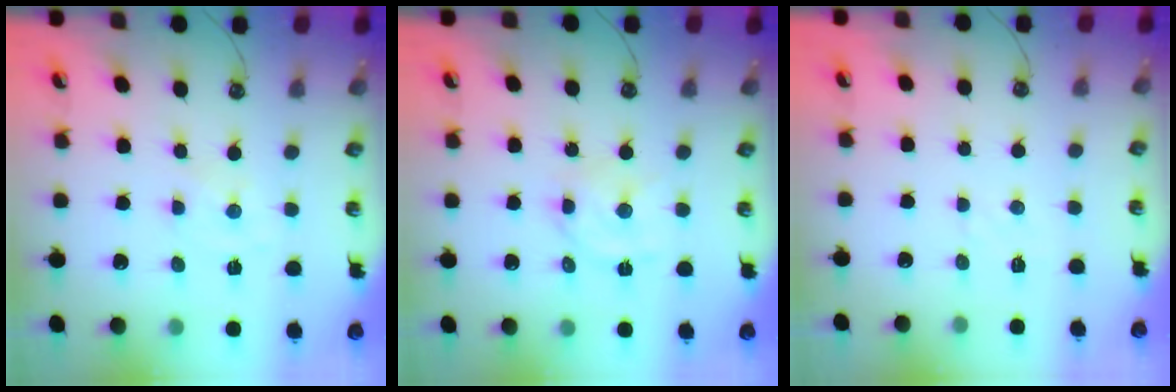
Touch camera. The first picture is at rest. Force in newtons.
{"total": 8.2, "press": 8.1, "slide": 1.2}
{"total": 2.5, "press": 2.4, "slide": 0.4}